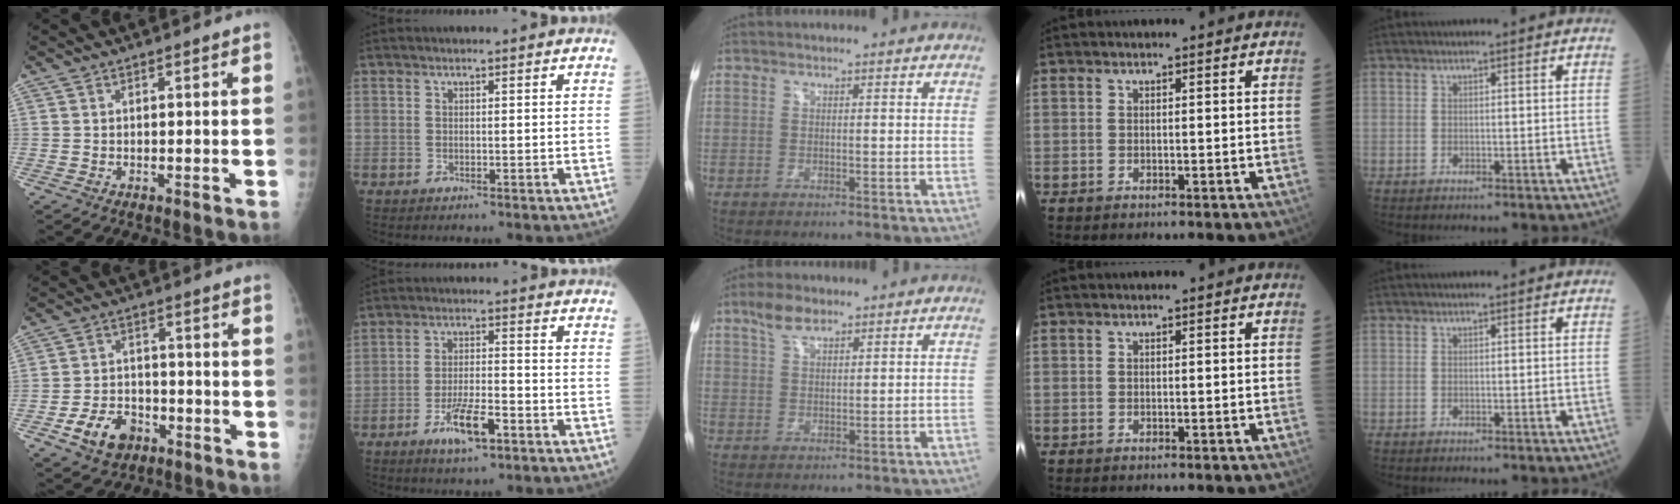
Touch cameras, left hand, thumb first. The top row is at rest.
{"thumb": {"total": 8.3, "force": [-4.1, 5.9, 4.2], "torque": [-0.055, 0.024, -0.068]}, "index": {"total": 6.7, "force": [-3.6, 1.6, 5.4], "torque": [-0.107, -0.005, -0.061]}, "middle": {"total": 4.3, "force": [3.1, 1.5, 2.5], "torque": [-0.056, 0.010, 0.062]}}